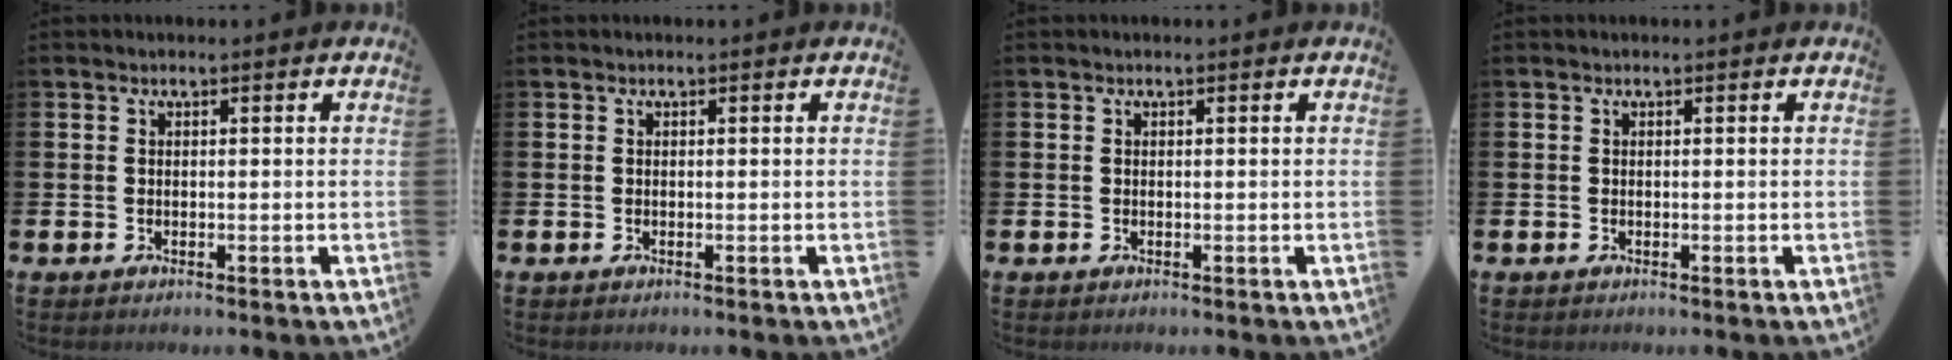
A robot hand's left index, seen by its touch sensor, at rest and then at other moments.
{"total": 0.0}
{"total": 0.0}
{"total": 0.0}